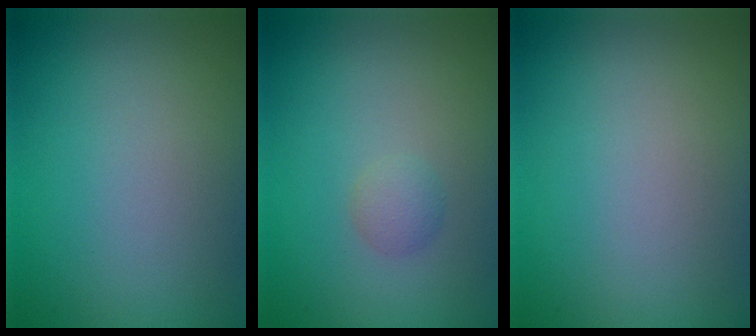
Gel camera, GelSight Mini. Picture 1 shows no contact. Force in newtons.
{"total": 1.1, "press": 1.1, "slide": 0.0}
{"total": 0.0}